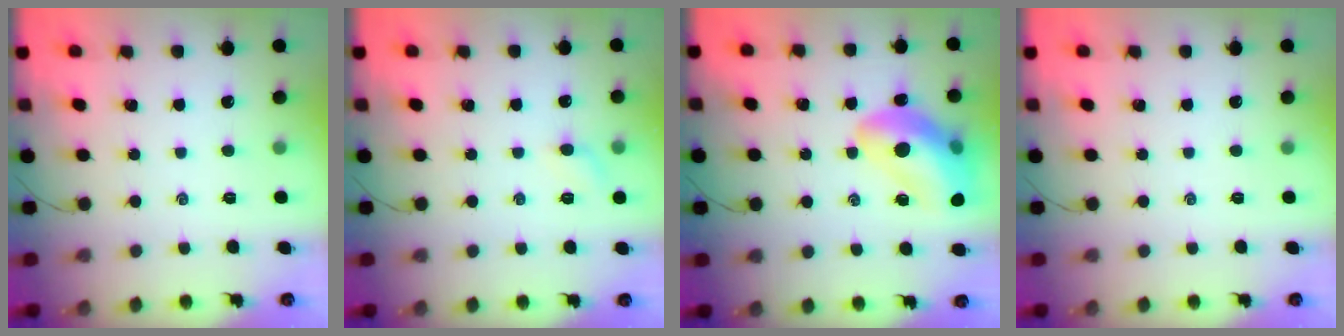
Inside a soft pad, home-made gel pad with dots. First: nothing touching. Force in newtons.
{"total": 5.2, "press": 5.0, "slide": 1.3}
{"total": 19.5, "press": 19.2, "slide": 3.5}
{"total": 0.0}